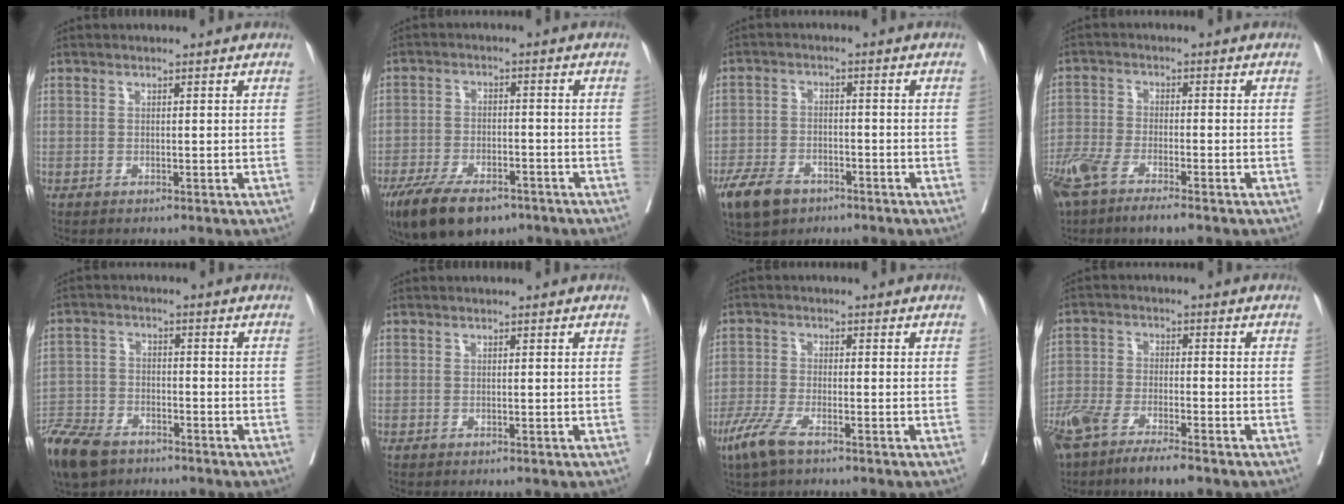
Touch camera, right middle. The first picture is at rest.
{"total": 12.0, "force": [-8.5, 4.9, 7.0], "torque": [-0.122, -0.013, -0.140]}
{"total": 7.9, "force": [-5.2, 4.3, 4.0], "torque": [-0.081, -0.005, -0.090]}
{"total": 8.5, "force": [-6.1, 1.9, 5.6], "torque": [-0.109, -0.011, -0.112]}
{"total": 12.3, "force": [-9.1, 5.8, 5.9], "torque": [-0.132, -0.018, -0.163]}
{"total": 0.0}
{"total": 5.4, "force": [-3.6, 1.1, 3.9], "torque": [-0.092, -0.011, -0.069]}
{"total": 10.0, "force": [-7.3, 2.2, 6.4], "torque": [-0.118, -0.012, -0.130]}